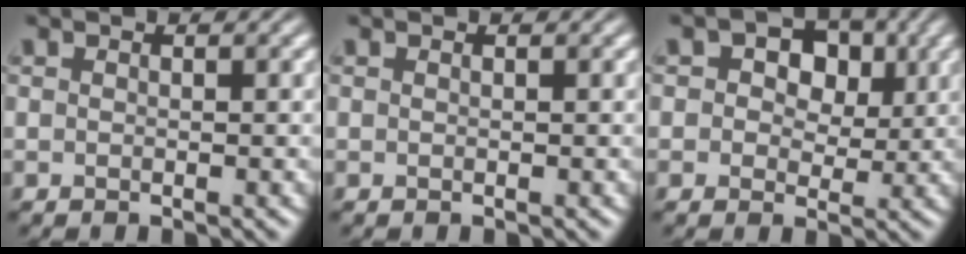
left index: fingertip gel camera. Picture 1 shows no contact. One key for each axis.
{"total": 0.0}
{"total": 5.5, "fx": 1.7, "fy": 3.8, "fz": 3.6, "tx": -0.042, "ty": 0.008, "tz": 0.003}